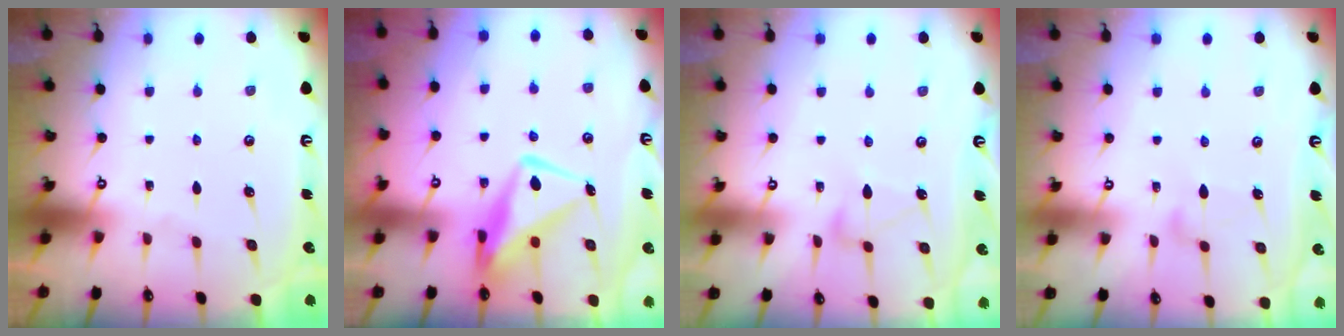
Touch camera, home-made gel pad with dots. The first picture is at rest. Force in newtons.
{"total": 11.1, "press": 11.1, "slide": 1.0}
{"total": 7.0, "press": 7.0, "slide": 0.3}
{"total": 7.2, "press": 7.2, "slide": 0.4}